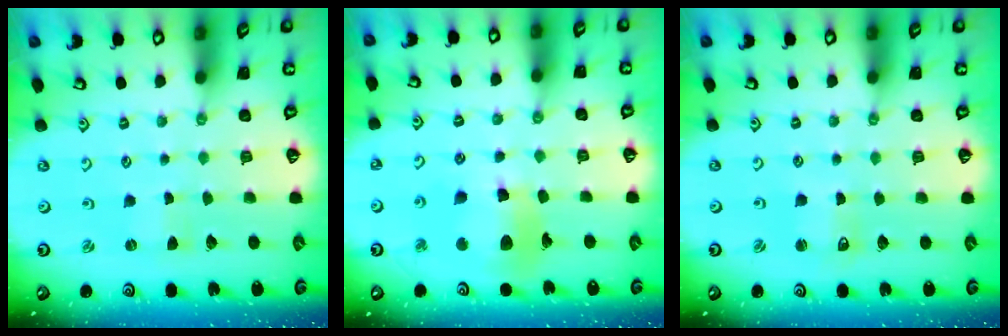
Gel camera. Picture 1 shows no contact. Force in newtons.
{"total": 14.4, "press": 14.2, "slide": 2.0}
{"total": 2.3, "press": 2.3, "slide": 0.3}